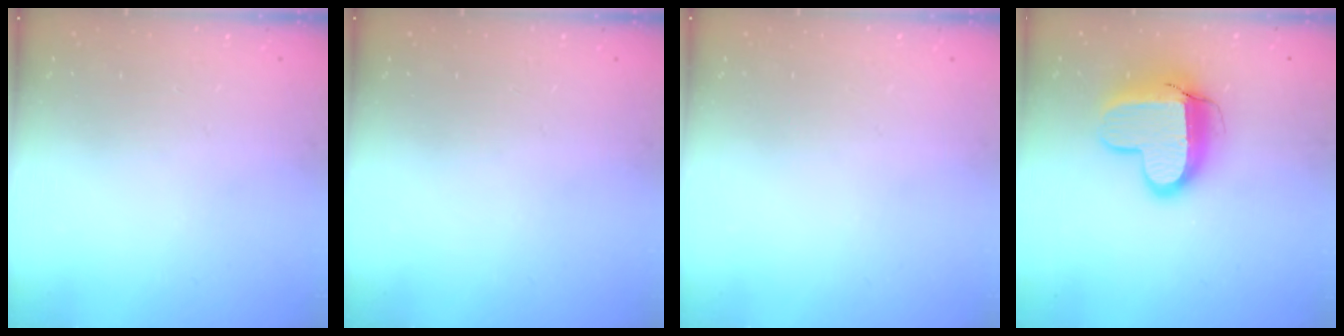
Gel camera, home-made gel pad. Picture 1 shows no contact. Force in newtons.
{"total": 0.0}
{"total": 0.0}
{"total": 13.4, "press": 13.3, "slide": 1.3}